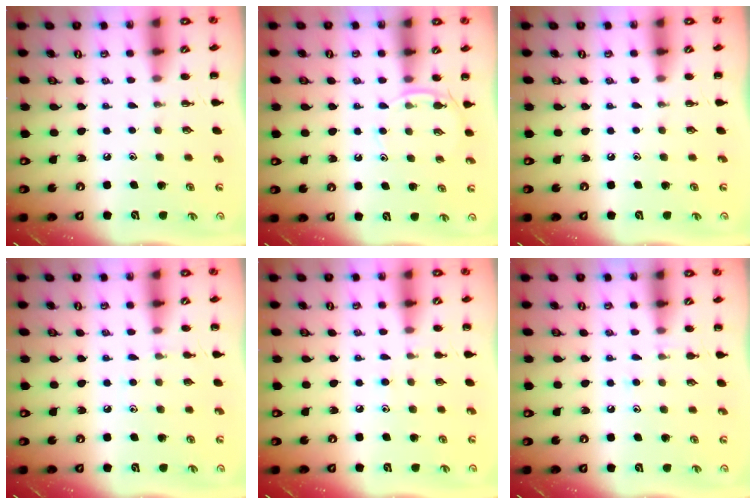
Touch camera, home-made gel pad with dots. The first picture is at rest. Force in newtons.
{"total": 4.9, "press": 4.8, "slide": 1.2}
{"total": 0.0}
{"total": 4.4, "press": 4.1, "slide": 1.4}
{"total": 5.8, "press": 5.6, "slide": 1.7}
{"total": 6.2, "press": 5.9, "slide": 2.0}